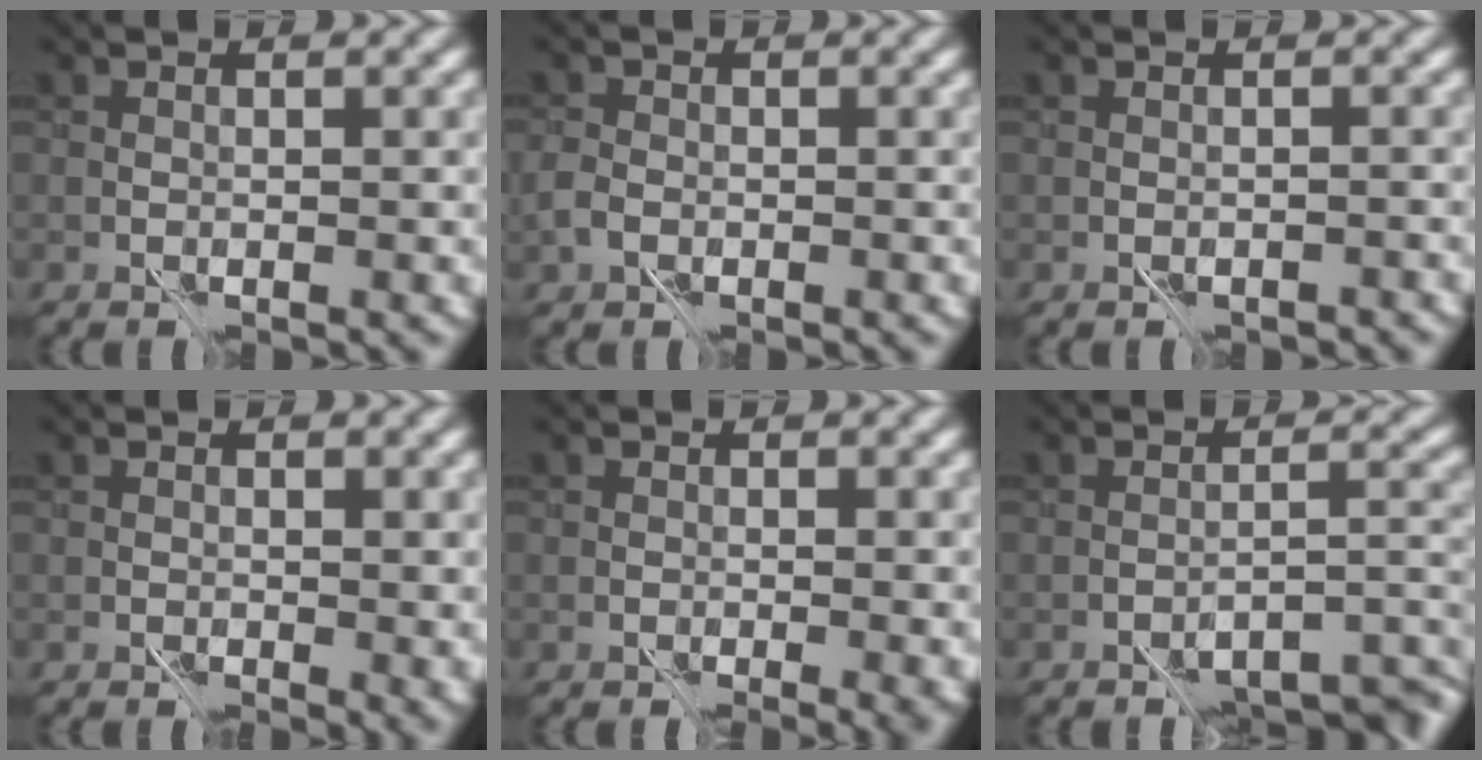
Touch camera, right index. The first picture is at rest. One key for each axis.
{"total": 2.4, "fx": -1.1, "fy": 1.7, "fz": 1.2, "tx": -0.024, "ty": -0.002, "tz": -0.029}
{"total": 1.7, "fx": -1.3, "fy": 0.6, "fz": 0.9, "tx": -0.008, "ty": -0.003, "tz": -0.017}
{"total": 1.5, "fx": 0.3, "fy": 0.9, "fz": 1.2, "tx": -0.016, "ty": -0.003, "tz": 0.005}
{"total": 1.8, "fx": -0.2, "fy": 0.7, "fz": 1.6, "tx": -0.021, "ty": -0.001, "tz": -0.005}
{"total": 5.8, "fx": -4.5, "fy": 1.3, "fz": 3.3, "tx": -0.041, "ty": -0.005, "tz": -0.059}